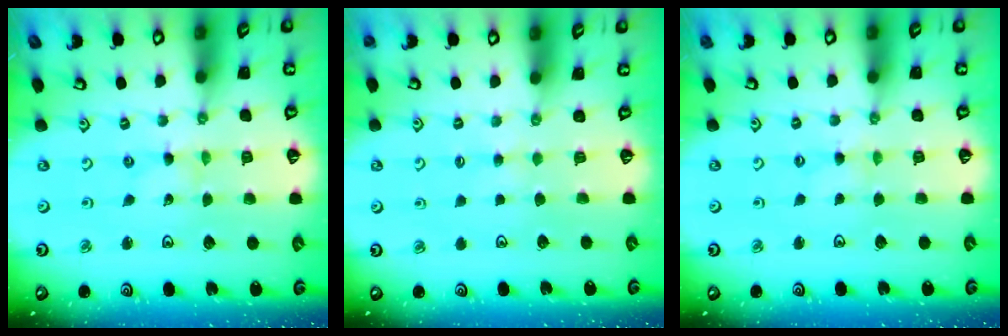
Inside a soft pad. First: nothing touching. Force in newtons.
{"total": 2.4, "press": 2.4, "slide": 0.4}
{"total": 1.3, "press": 1.3, "slide": 0.3}